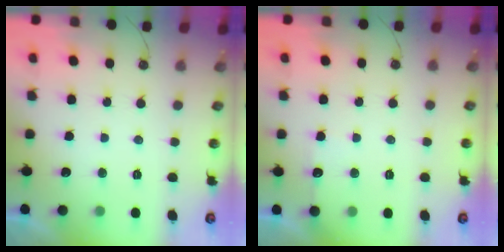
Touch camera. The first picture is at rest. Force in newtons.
{"total": 3.7, "press": 3.7, "slide": 0.5}